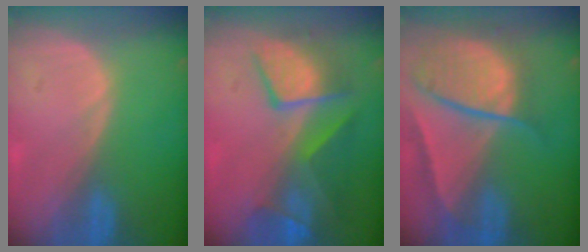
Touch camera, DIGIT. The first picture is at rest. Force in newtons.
{"total": 9.6, "press": 8.7, "slide": 4.1}
{"total": 10.3, "press": 8.7, "slide": 5.5}